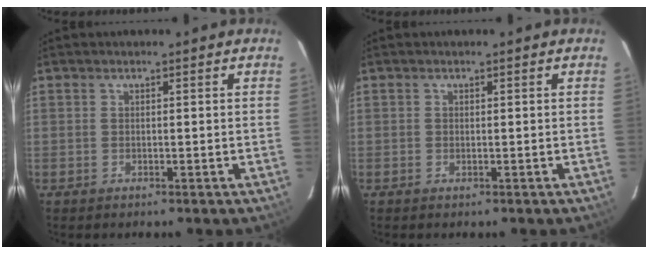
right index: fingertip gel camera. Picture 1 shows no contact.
{"total": 0.0}